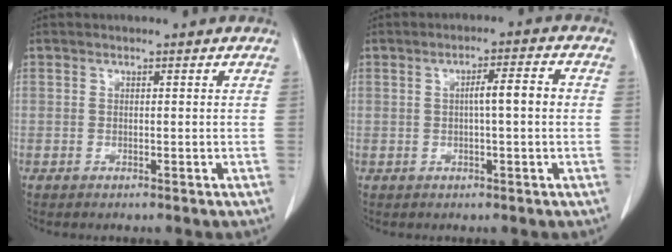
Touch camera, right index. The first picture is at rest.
{"total": 4.9, "force": [0.3, 0.7, 4.9], "torque": [-0.083, 0.015, 0.005]}